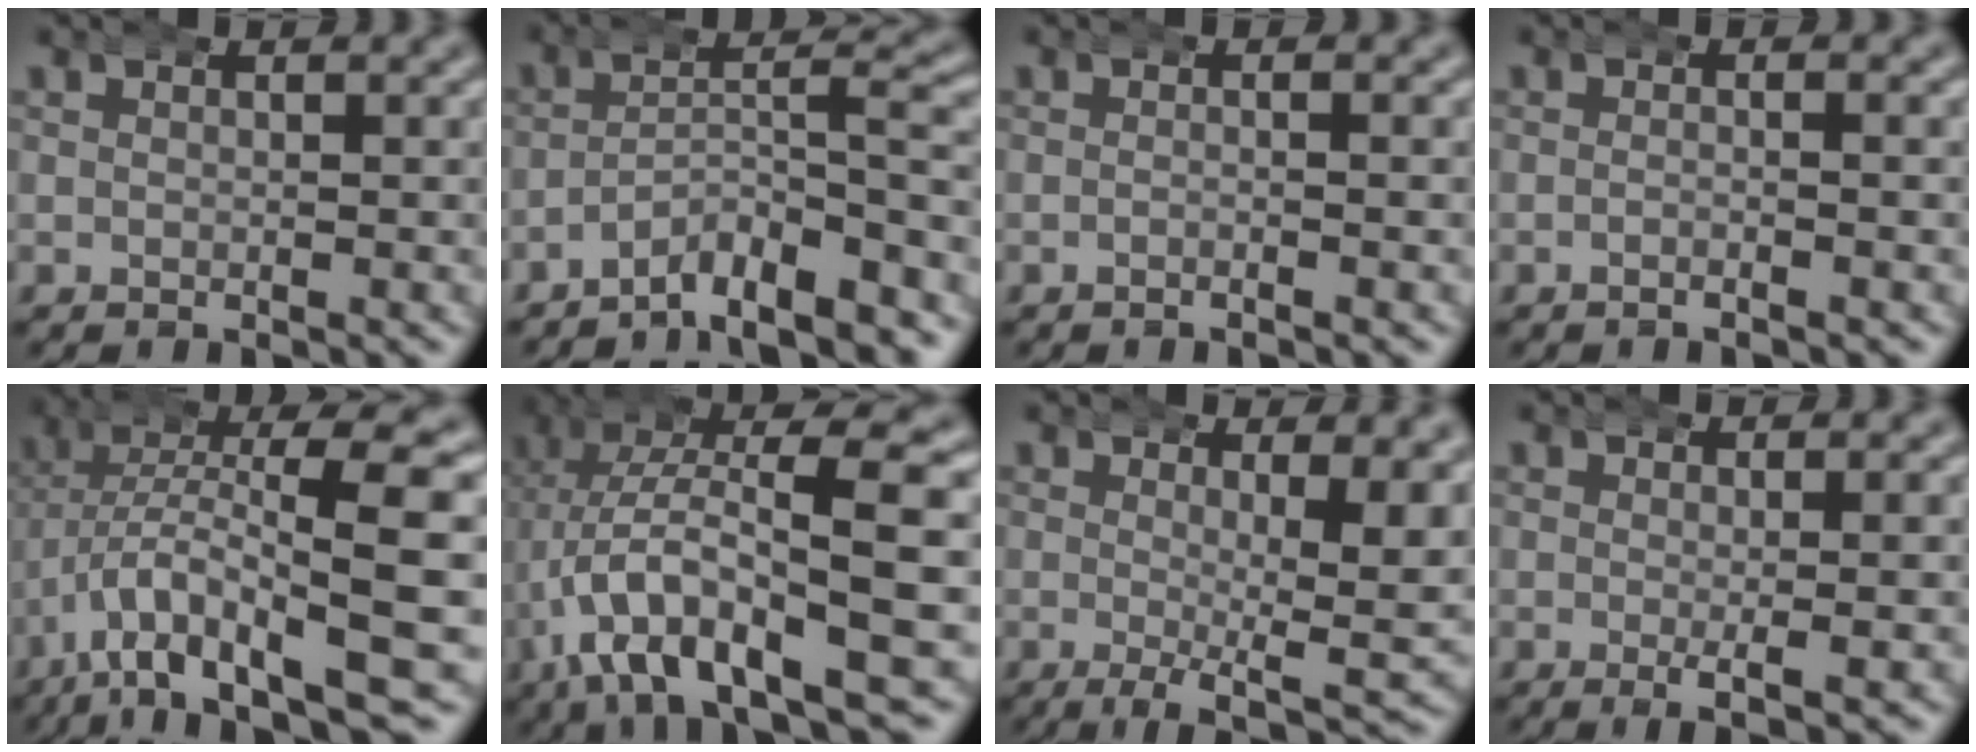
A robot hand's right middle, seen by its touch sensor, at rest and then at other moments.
{"total": 6.9, "force": [-5.3, 2.2, 3.8], "torque": [-0.053, -0.006, -0.083]}
{"total": 1.2, "force": [-0.8, -0.1, 0.9], "torque": [-0.013, 0.005, -0.020]}
{"total": 1.5, "force": [-1.1, -0.2, 1.1], "torque": [-0.016, 0.005, -0.024]}
{"total": 13.8, "force": [-8.0, 5.6, 9.7], "torque": [-0.171, -0.046, -0.101]}
{"total": 11.6, "force": [-2.6, 5.5, 9.9], "torque": [-0.188, -0.021, -0.026]}
{"total": 7.4, "force": [-2.1, 2.4, 6.6], "torque": [-0.096, -0.027, -0.027]}
{"total": 2.6, "force": [-0.7, 0.6, 2.5], "torque": [-0.041, 0.000, -0.015]}